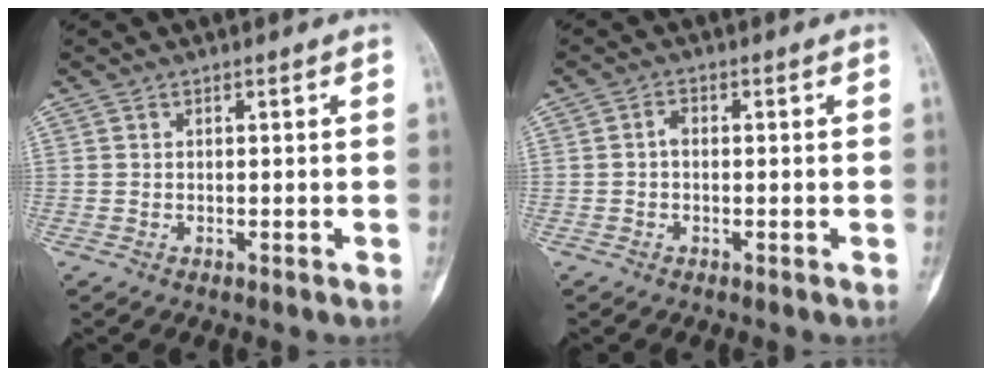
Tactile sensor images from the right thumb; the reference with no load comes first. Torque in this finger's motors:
{"motor_torque": [0.33, 0.50, 0.08, -0.16, -0.07]}